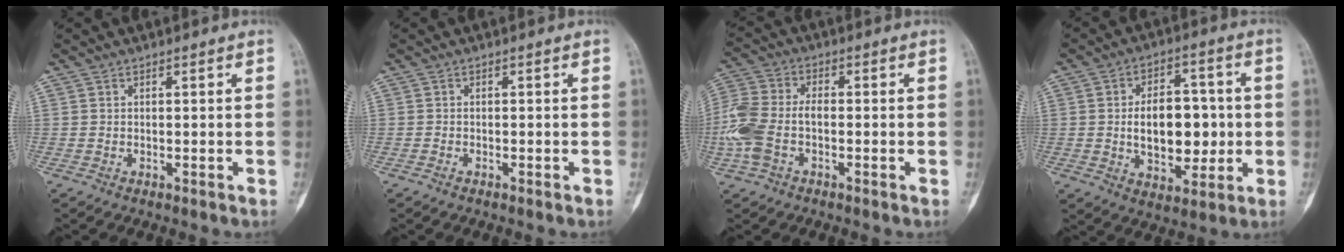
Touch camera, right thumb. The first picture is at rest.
{"total": 0.6, "force": [-0.5, 0.3, 0.3], "torque": [-0.010, 0.003, -0.010]}
{"total": 10.9, "force": [-2.5, 6.7, 8.2], "torque": [-0.195, 0.025, -0.056]}
{"total": 13.7, "force": [-0.4, 8.5, 10.8], "torque": [-0.131, 0.013, 0.002]}